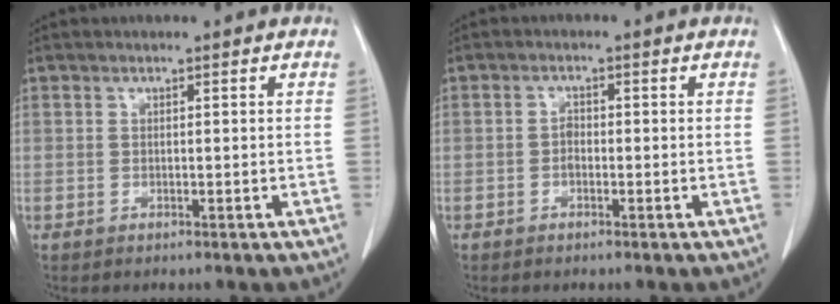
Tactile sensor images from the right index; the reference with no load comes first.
{"total": 1.4, "force": [-0.5, 0.8, 1.0], "torque": [-0.015, 0.005, -0.011]}